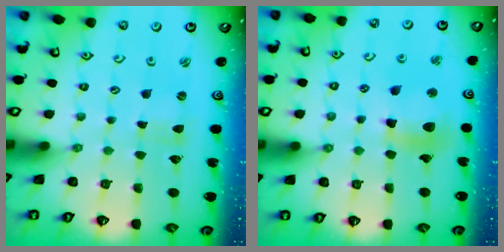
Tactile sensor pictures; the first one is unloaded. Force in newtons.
{"total": 11.8, "press": 11.7, "slide": 1.4}